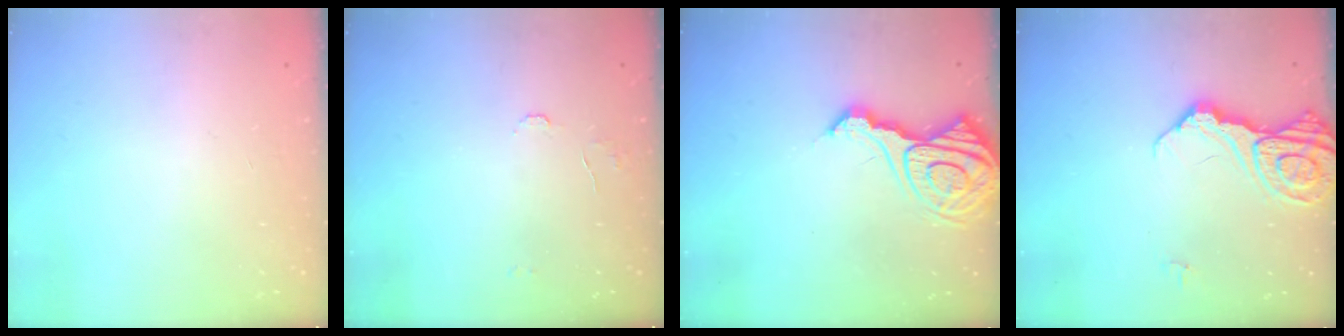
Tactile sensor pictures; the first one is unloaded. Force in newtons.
{"total": 5.2, "press": 5.2, "slide": 0.4}
{"total": 16.3, "press": 16.2, "slide": 1.7}
{"total": 14.6, "press": 14.5, "slide": 1.6}